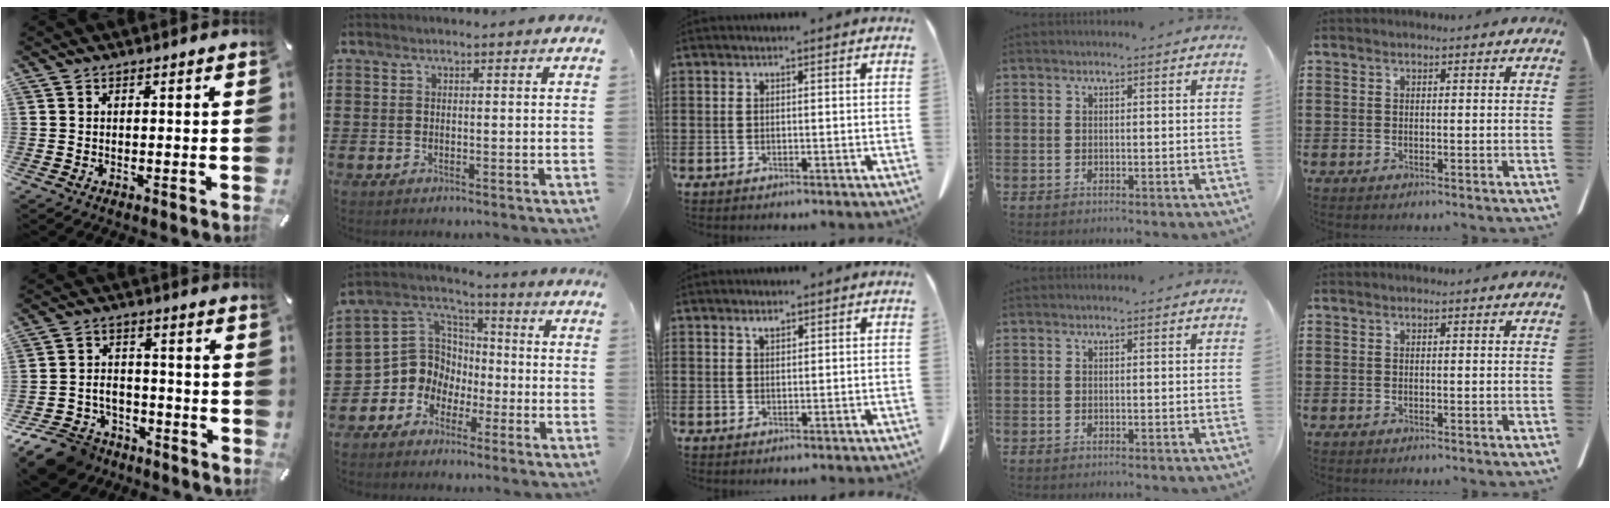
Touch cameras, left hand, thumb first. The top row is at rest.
{"thumb": {"total": 10.6, "force": [-8.3, 5.9, 3.0], "torque": [-0.054, 0.052, -0.154]}, "index": {"total": 8.4, "force": [-2.6, 7.8, 1.8], "torque": [-0.087, -0.002, -0.054]}, "middle": {"total": 1.3, "force": [1.0, 0.4, 0.7], "torque": [-0.009, -0.004, 0.017]}}